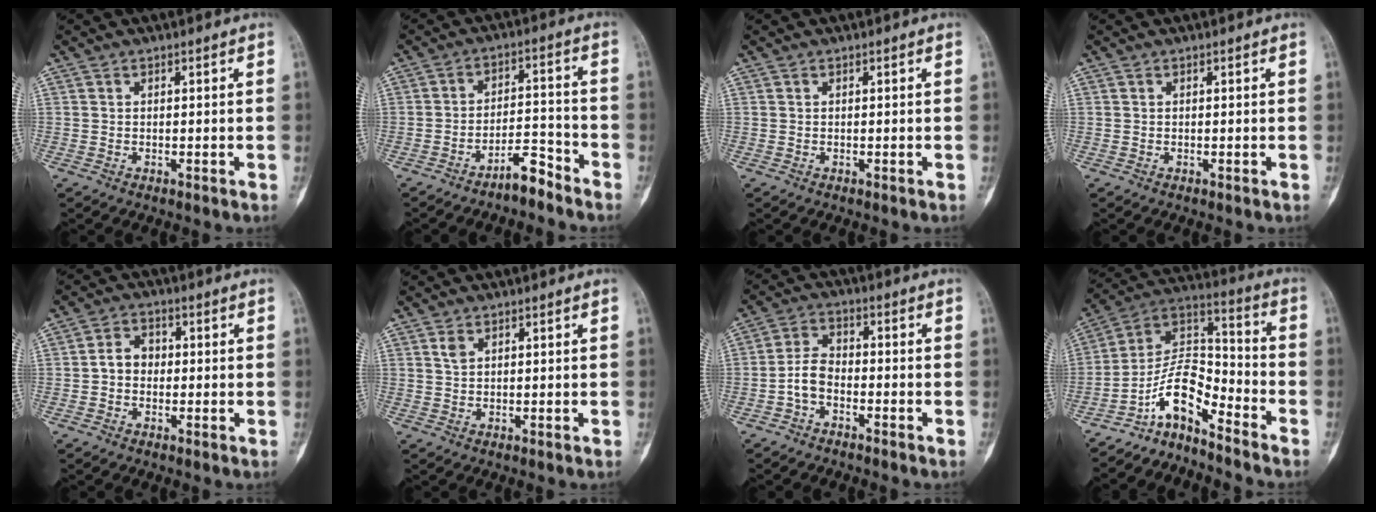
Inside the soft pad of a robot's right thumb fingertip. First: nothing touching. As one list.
[{"total": 5.8, "force": [-4.8, 1.5, 2.8], "torque": [-0.041, 0.054, -0.084]}, {"total": 0.0}, {"total": 0.0}, {"total": 4.1, "force": [-0.4, 3.3, 2.4], "torque": [-0.028, 0.017, -0.015]}, {"total": 1.5, "force": [0.9, 0.9, 0.9], "torque": [-0.014, 0.001, 0.020]}, {"total": 4.9, "force": [-2.2, 3.0, 3.2], "torque": [-0.058, 0.027, -0.051]}, {"total": 10.8, "force": [-7.9, 4.0, 6.3], "torque": [-0.106, 0.101, -0.153]}]